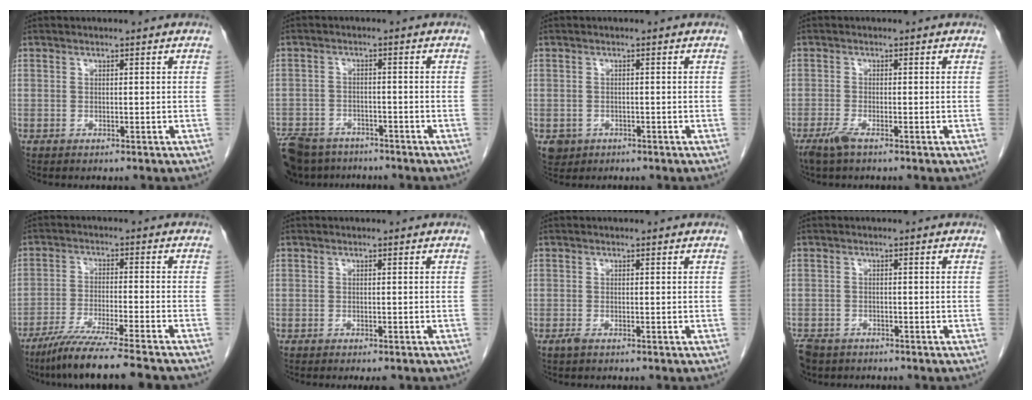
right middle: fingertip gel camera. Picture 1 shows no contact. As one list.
[{"total": 11.4, "force": [-9.0, 5.6, 4.3], "torque": [-0.097, -0.012, -0.138]}, {"total": 2.4, "force": [-1.1, 2.1, 0.4], "torque": [-0.007, 0.004, -0.013]}, {"total": 2.2, "force": [-1.5, 0.3, 1.6], "torque": [-0.041, -0.006, -0.032]}, {"total": 12.9, "force": [-10.9, -1.0, 6.9], "torque": [-0.094, -0.039, -0.174]}, {"total": 1.6, "force": [-1.3, 0.4, 0.8], "torque": [-0.010, -0.004, -0.015]}, {"total": 0.8, "force": [-0.5, 0.1, 0.5], "torque": [-0.014, -0.002, -0.010]}, {"total": 5.1, "force": [-4.0, 2.9, 1.5], "torque": [-0.032, -0.005, -0.066]}]